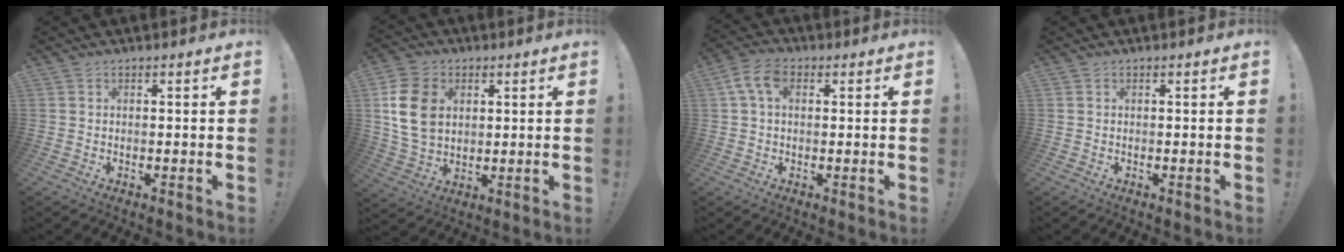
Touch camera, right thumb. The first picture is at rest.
{"total": 13.9, "force": [3.1, 10.4, 8.7], "torque": [-0.163, 0.001, 0.063]}
{"total": 7.1, "force": [1.9, 4.4, 5.2], "torque": [-0.105, 0.009, 0.038]}
{"total": 0.0}